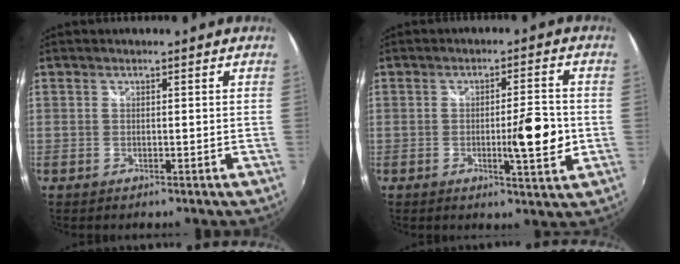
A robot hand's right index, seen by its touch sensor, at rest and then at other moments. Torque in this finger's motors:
{"motor_torque": [1.68, 0.46, 0.40, 0.09]}